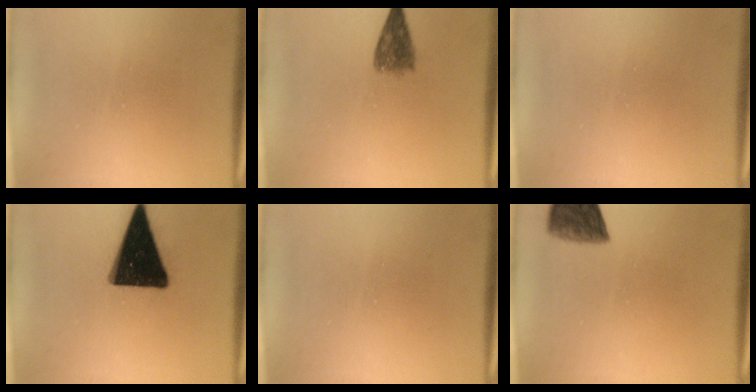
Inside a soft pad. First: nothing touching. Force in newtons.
{"total": 4.1}
{"total": 1.9}
{"total": 18.5}
{"total": 0.0}
{"total": 7.6}